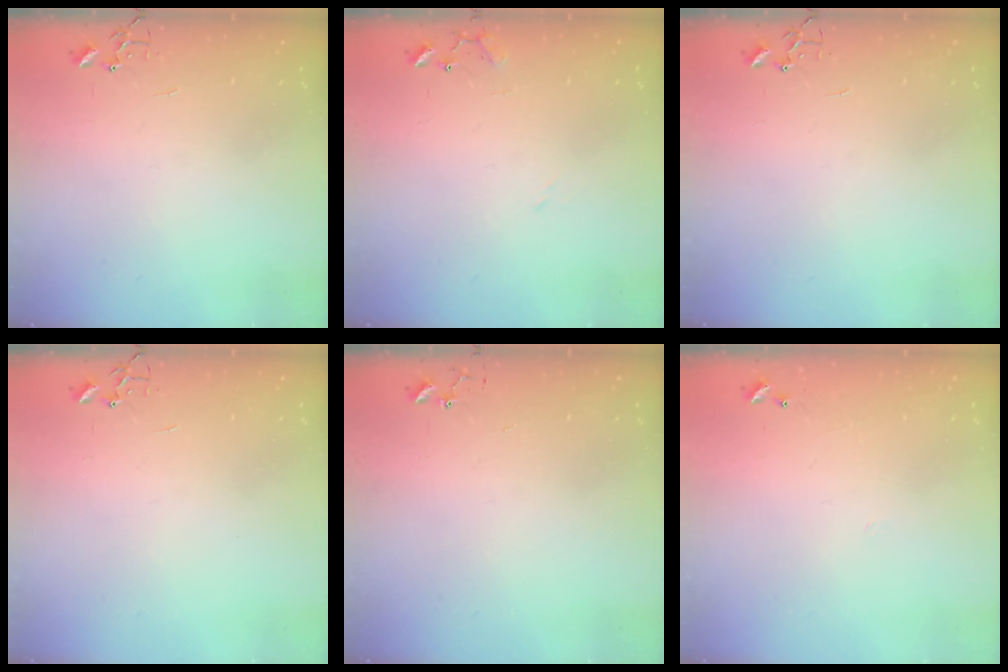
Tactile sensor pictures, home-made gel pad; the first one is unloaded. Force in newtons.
{"total": 9.5, "press": 9.5, "slide": 0.7}
{"total": 0.0}
{"total": 0.0}
{"total": 3.1, "press": 3.1, "slide": 0.3}
{"total": 4.5, "press": 4.4, "slide": 0.4}